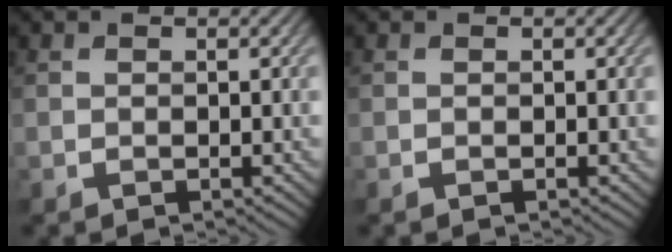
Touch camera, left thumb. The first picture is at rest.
{"total": 0.0}